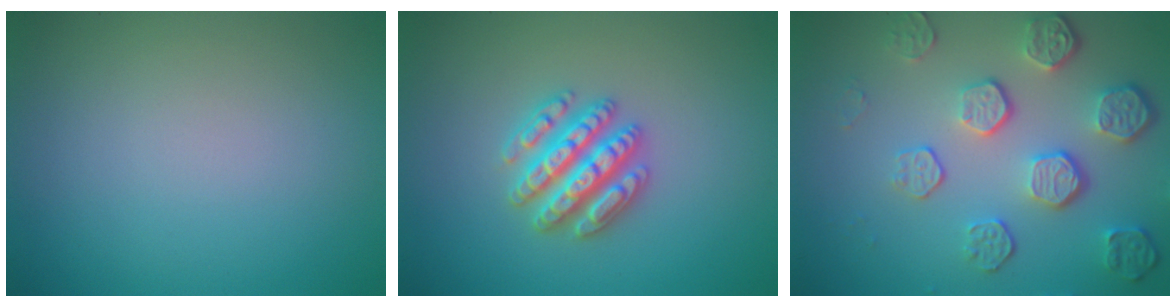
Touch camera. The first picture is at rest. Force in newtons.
{"total": 4.7, "press": 4.7, "slide": 0.8}
{"total": 5.6, "press": 4.2, "slide": 3.7}